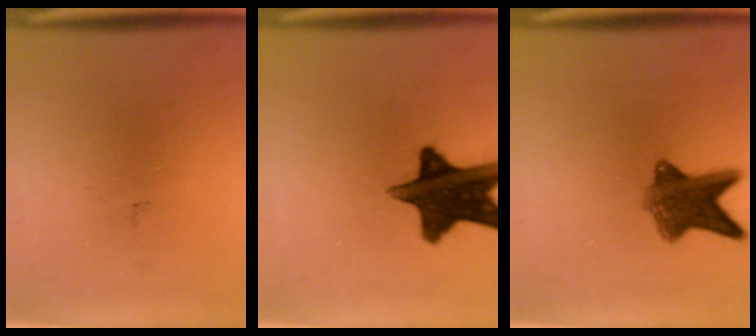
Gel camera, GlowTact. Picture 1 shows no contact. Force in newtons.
{"total": 14.8}
{"total": 7.7}